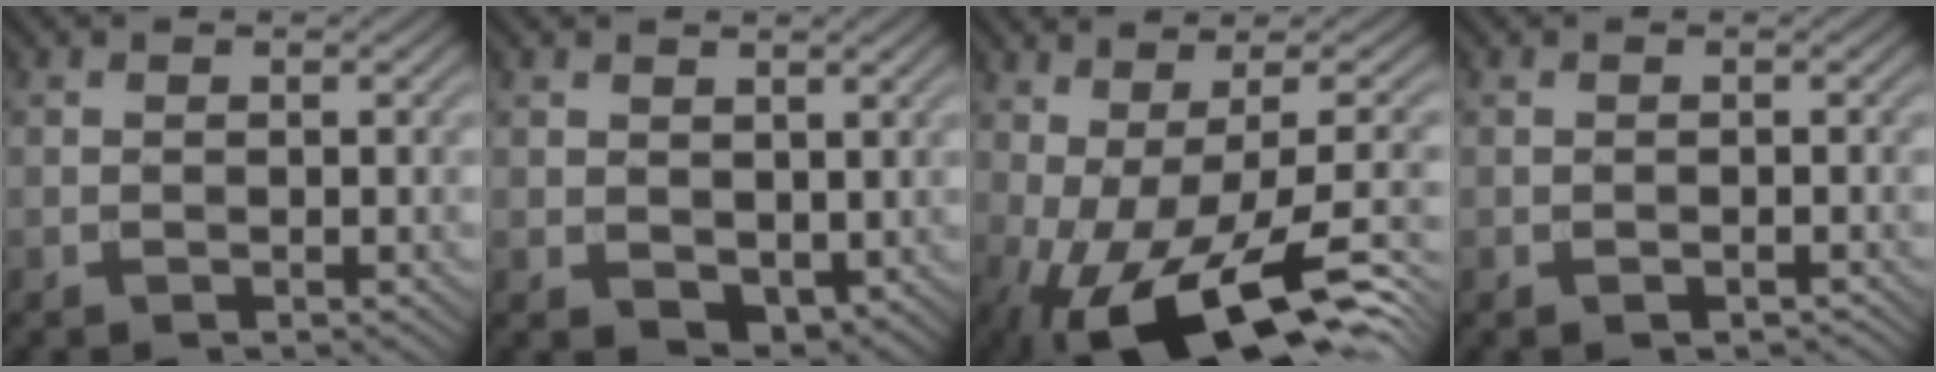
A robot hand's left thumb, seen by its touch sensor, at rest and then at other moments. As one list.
[{"total": 2.9, "force": [0.7, 2.0, 2.0], "torque": [-0.040, -0.010, 0.018]}, {"total": 15.2, "force": [-5.1, 5.3, 13.4], "torque": [-0.225, -0.013, -0.068]}, {"total": 0.8, "force": [-0.5, 0.3, 0.5], "torque": [-0.006, -0.001, -0.007]}]